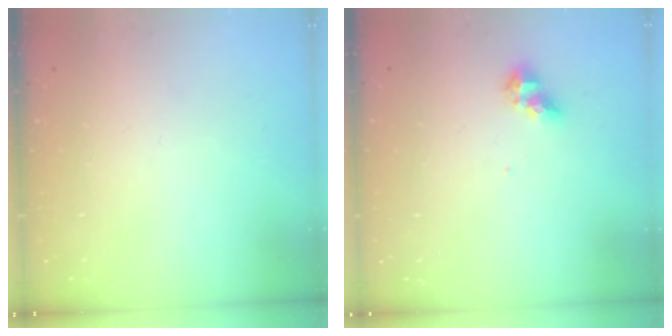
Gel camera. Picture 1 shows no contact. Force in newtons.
{"total": 6.4, "press": 6.4, "slide": 0.3}